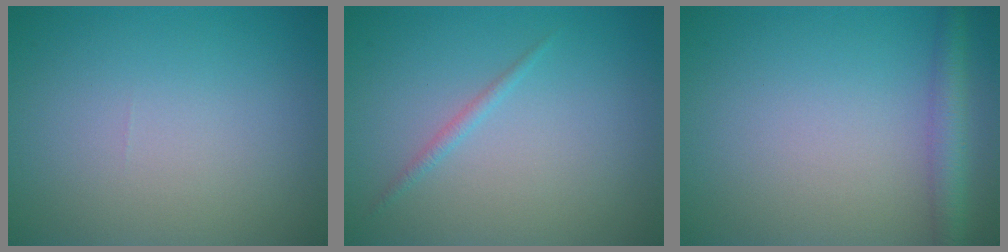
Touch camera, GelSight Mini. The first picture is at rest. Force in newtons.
{"total": 0.8, "press": 0.8, "slide": 0.1}
{"total": 3.0, "press": 3.0, "slide": 0.1}